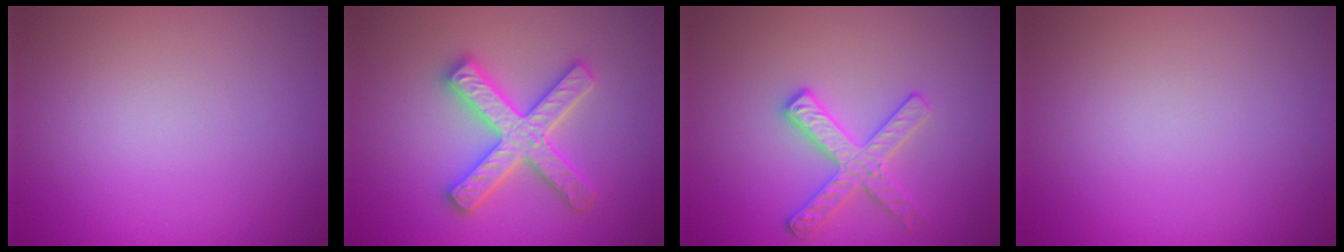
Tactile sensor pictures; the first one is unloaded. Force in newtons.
{"total": 5.1, "press": 5.0, "slide": 0.7}
{"total": 2.9, "press": 2.8, "slide": 0.6}
{"total": 0.0}